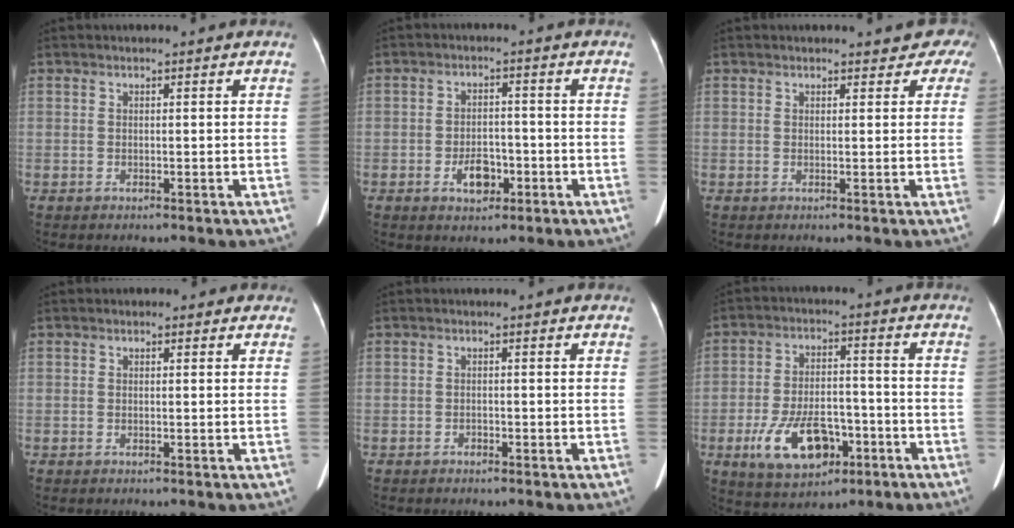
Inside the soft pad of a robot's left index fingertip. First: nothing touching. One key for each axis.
{"total": 4.5, "fx": -2.1, "fy": 2.6, "fz": 3.0, "tx": -0.051, "ty": 0.004, "tz": -0.031}
{"total": 4.2, "fx": 3.0, "fy": 2.4, "fz": 1.5, "tx": 0.009, "ty": 0.005, "tz": 0.021}
{"total": 0.8, "fx": 0.3, "fy": 0.8, "fz": 0.2, "tx": 0.000, "ty": 0.003, "tz": -0.003}
{"total": 0.8, "fx": -0.7, "fy": 0.4, "fz": 0.1, "tx": -0.001, "ty": 0.001, "tz": -0.012}
{"total": 11.2, "fx": -5.0, "fy": 5.9, "fz": 8.1, "tx": -0.158, "ty": 0.004, "tz": -0.076}